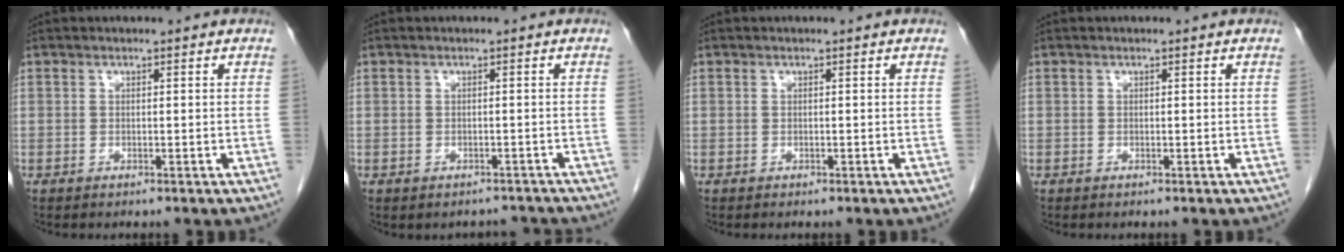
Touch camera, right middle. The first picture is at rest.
{"total": 2.5, "force": [-2.2, 1.3, 0.1], "torque": [0.000, 0.008, -0.027]}
{"total": 0.0}
{"total": 0.0}